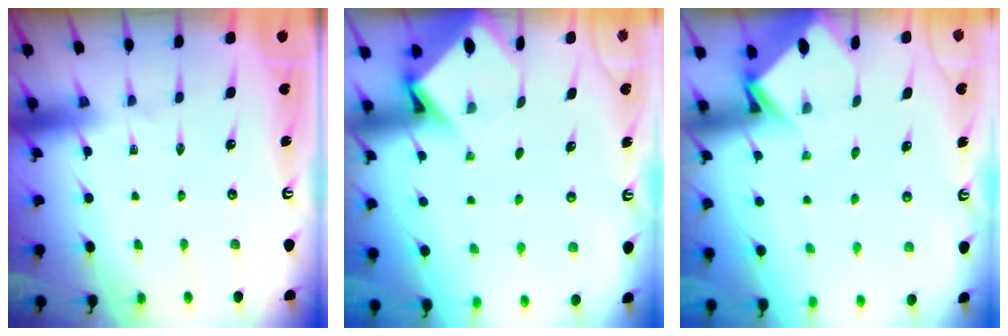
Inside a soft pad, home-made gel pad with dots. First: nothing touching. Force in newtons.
{"total": 4.6, "press": 4.6, "slide": 0.3}
{"total": 3.5, "press": 3.4, "slide": 0.3}